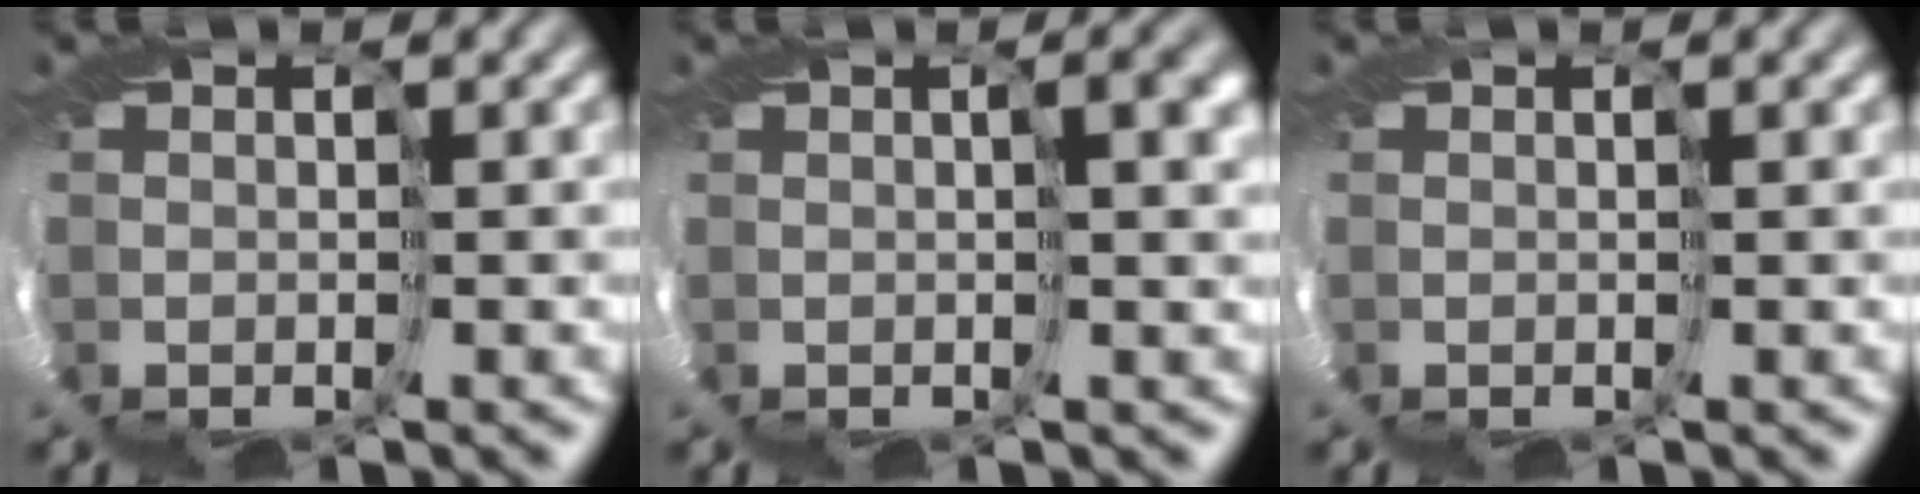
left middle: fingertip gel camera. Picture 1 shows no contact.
{"total": 5.0, "force": [2.0, 1.1, 4.5], "torque": [-0.067, 0.012, 0.033]}
{"total": 0.7, "force": [0.5, -0.5, 0.1], "torque": [-0.004, 0.000, 0.009]}